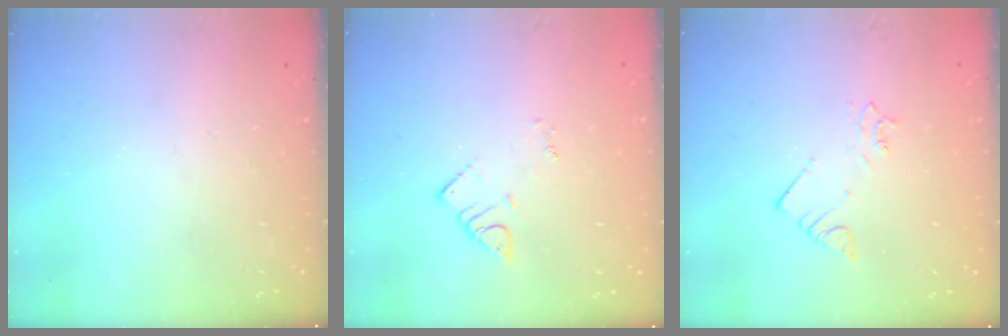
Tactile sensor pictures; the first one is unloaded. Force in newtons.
{"total": 2.7, "press": 2.7, "slide": 0.4}
{"total": 2.7, "press": 2.7, "slide": 0.3}